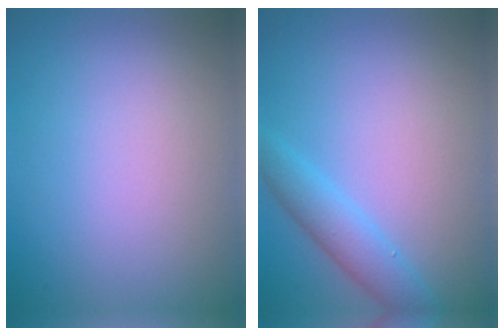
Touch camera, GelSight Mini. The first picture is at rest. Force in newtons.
{"total": 2.9, "press": 2.9, "slide": 0.2}